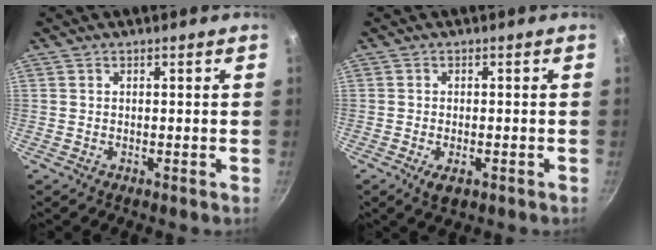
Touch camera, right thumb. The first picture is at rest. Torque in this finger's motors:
{"motor_torque": [-0.16, 0.07, 0.08, 0.35, -0.02]}